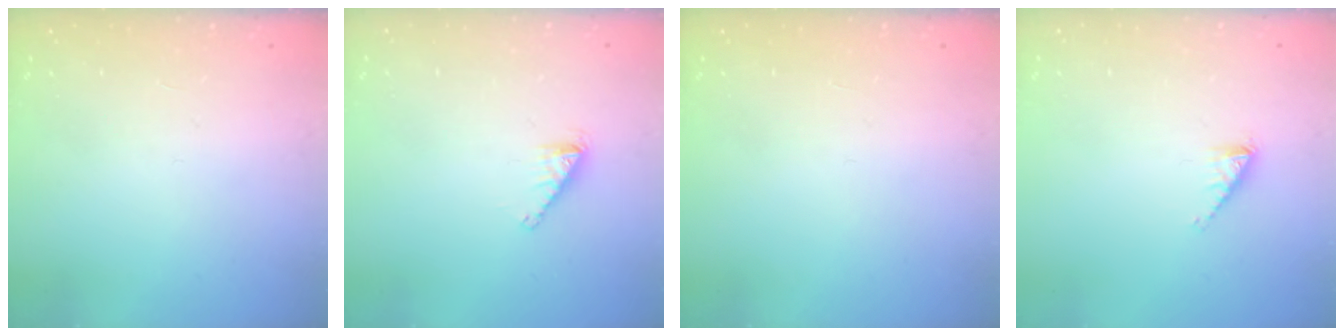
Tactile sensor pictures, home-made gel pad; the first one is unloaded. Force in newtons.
{"total": 2.1, "press": 2.1, "slide": 0.1}
{"total": 0.0}
{"total": 0.5, "press": 0.5, "slide": 0.1}